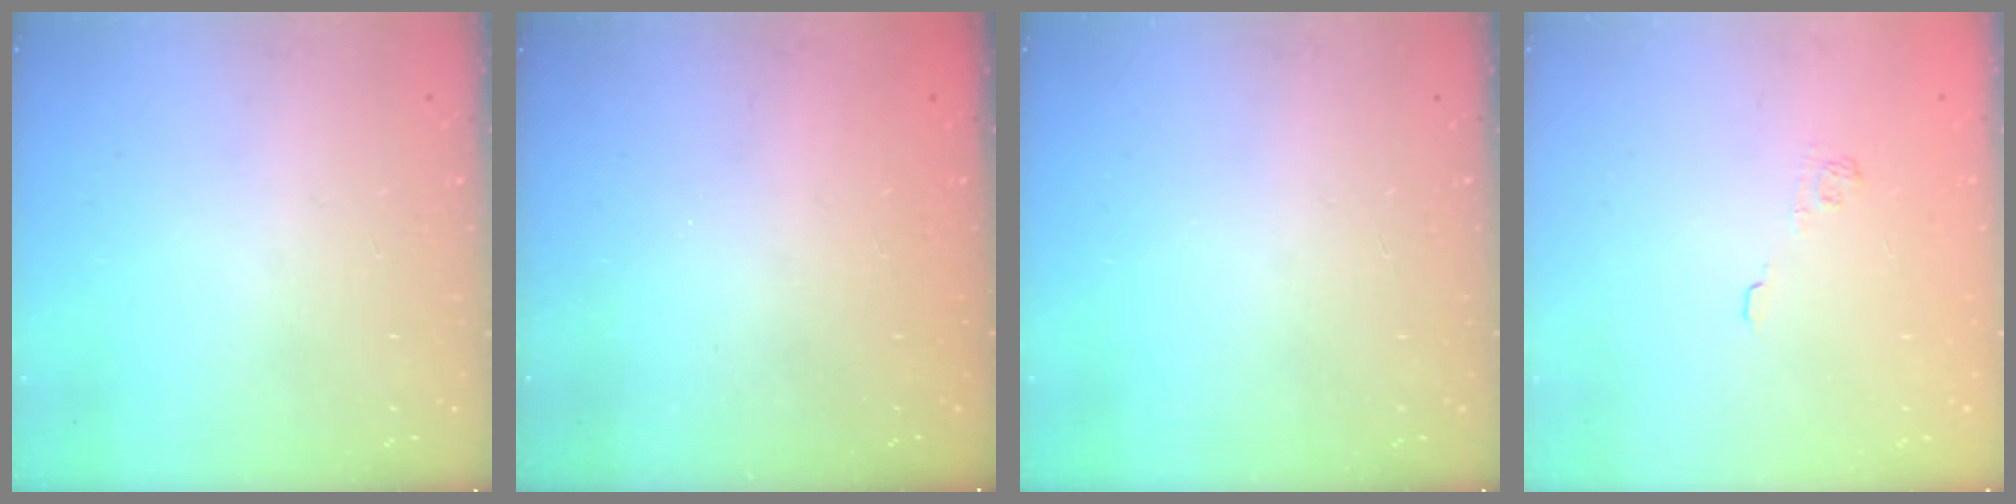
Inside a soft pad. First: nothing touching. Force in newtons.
{"total": 2.4, "press": 2.3, "slide": 0.7}
{"total": 0.0}
{"total": 2.2, "press": 1.8, "slide": 1.3}